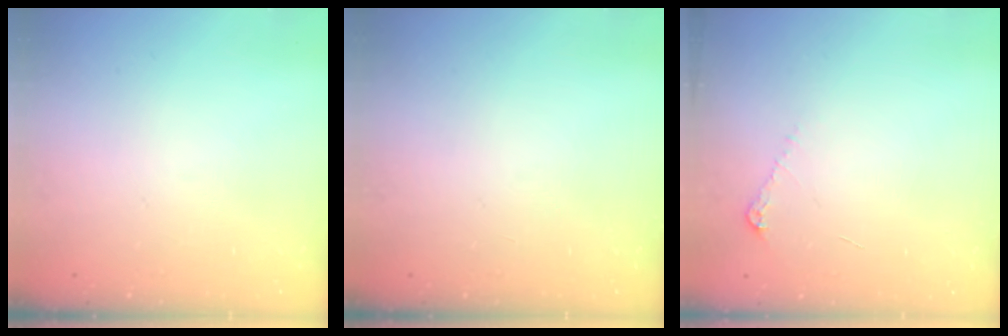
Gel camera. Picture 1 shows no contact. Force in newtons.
{"total": 0.0}
{"total": 4.9, "press": 4.9, "slide": 0.7}